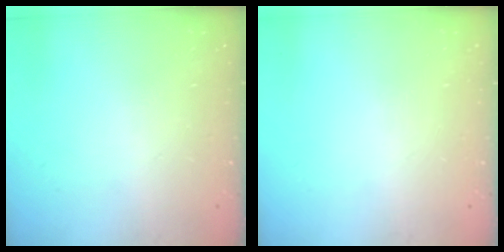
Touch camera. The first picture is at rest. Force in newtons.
{"total": 0.0}